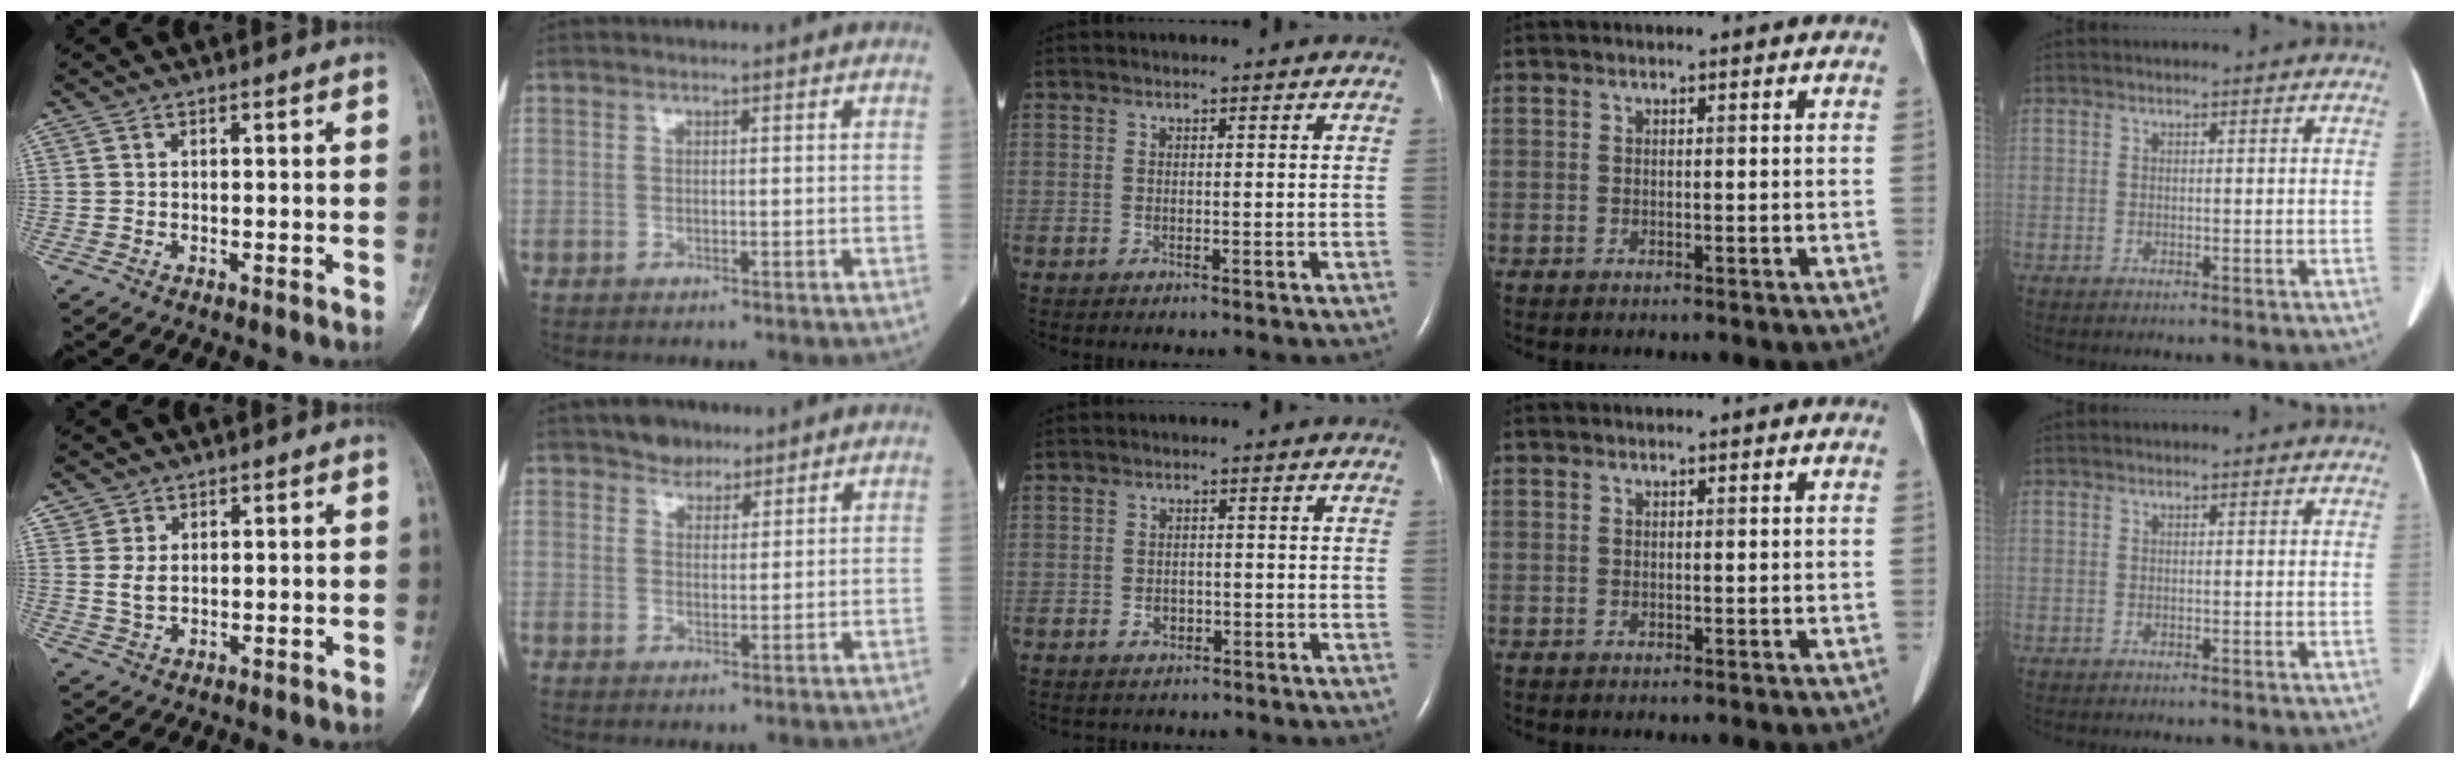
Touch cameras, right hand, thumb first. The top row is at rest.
{"thumb": {"total": 2.8, "force": [1.0, 2.1, 1.5], "torque": [-0.020, -0.008, 0.024]}, "index": {"total": 3.6, "force": [2.9, 2.0, 0.8], "torque": [-0.010, 0.004, 0.046]}, "middle": {"total": 1.9, "force": [-1.1, 1.5, 0.6], "torque": [-0.016, 0.004, -0.013]}}